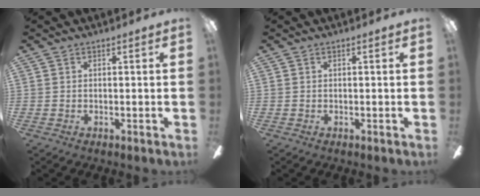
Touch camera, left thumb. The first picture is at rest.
{"total": 0.0}